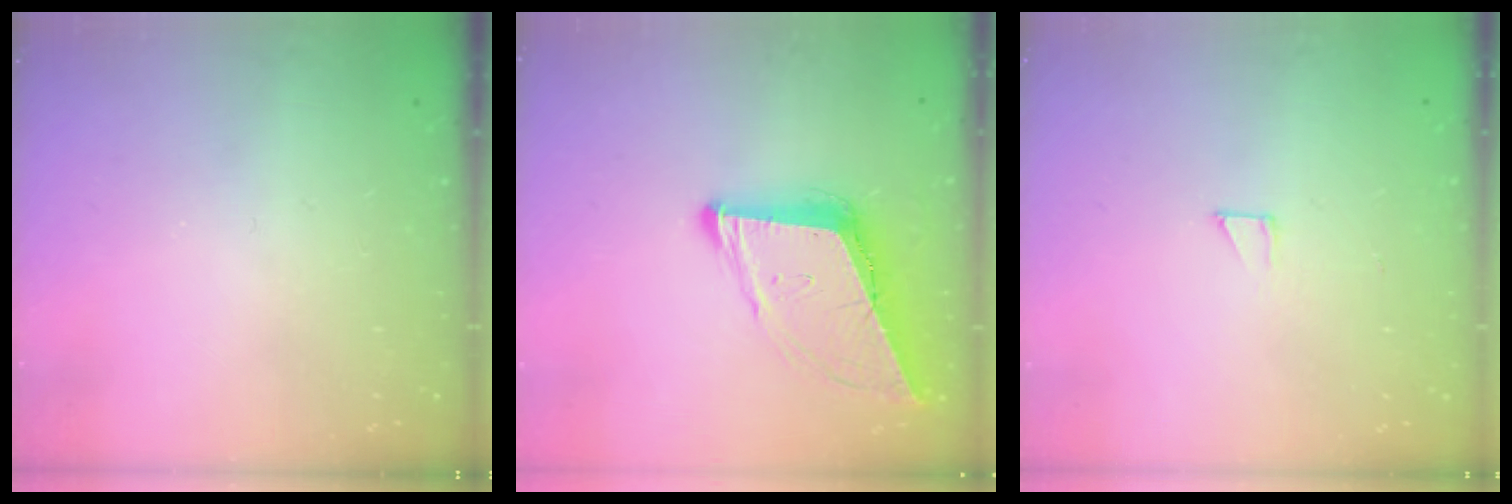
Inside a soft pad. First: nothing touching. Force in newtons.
{"total": 10.9, "press": 10.3, "slide": 3.6}
{"total": 2.1, "press": 2.1, "slide": 0.1}